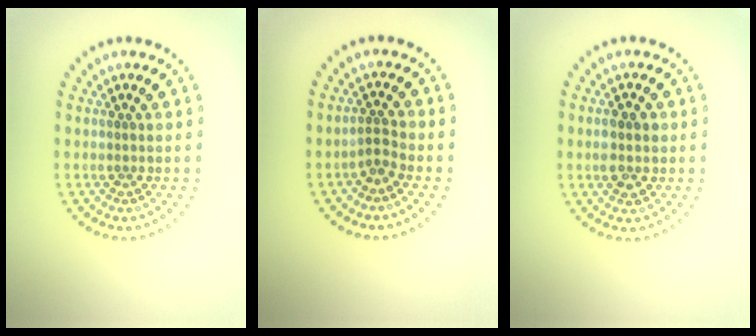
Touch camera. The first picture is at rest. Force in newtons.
{"total": 1.4, "press": 1.1, "slide": 0.9}
{"total": 2.7, "press": 2.7, "slide": 0.1}